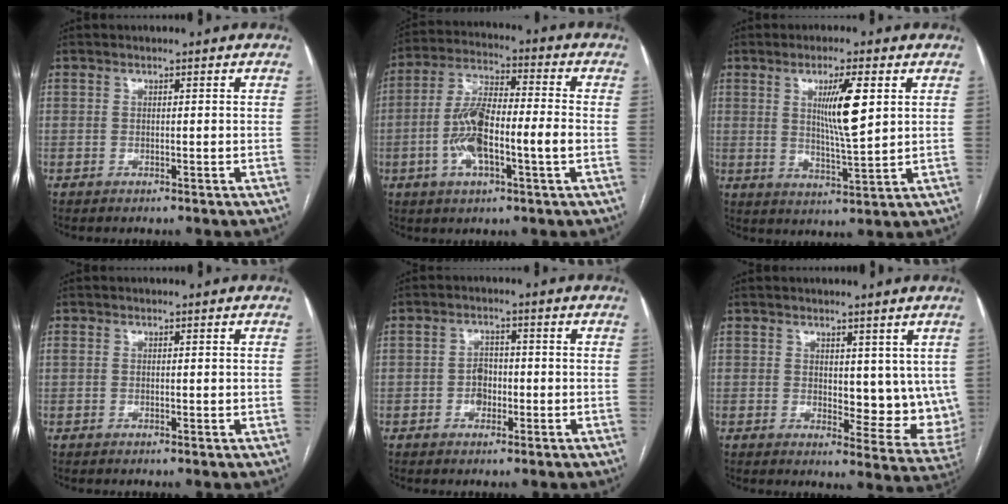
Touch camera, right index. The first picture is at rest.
{"total": 11.8, "force": [-2.7, 2.5, 11.2], "torque": [-0.227, 0.015, -0.050]}
{"total": 8.1, "force": [2.5, 0.4, 7.7], "torque": [-0.134, -0.009, 0.043]}
{"total": 1.0, "force": [0.0, 0.5, 0.8], "torque": [-0.022, 0.005, 0.002]}
{"total": 3.0, "force": [-1.0, 2.1, 1.8], "torque": [-0.027, 0.007, -0.018]}
{"total": 8.8, "force": [2.1, 4.4, 7.3], "torque": [-0.076, -0.017, 0.035]}